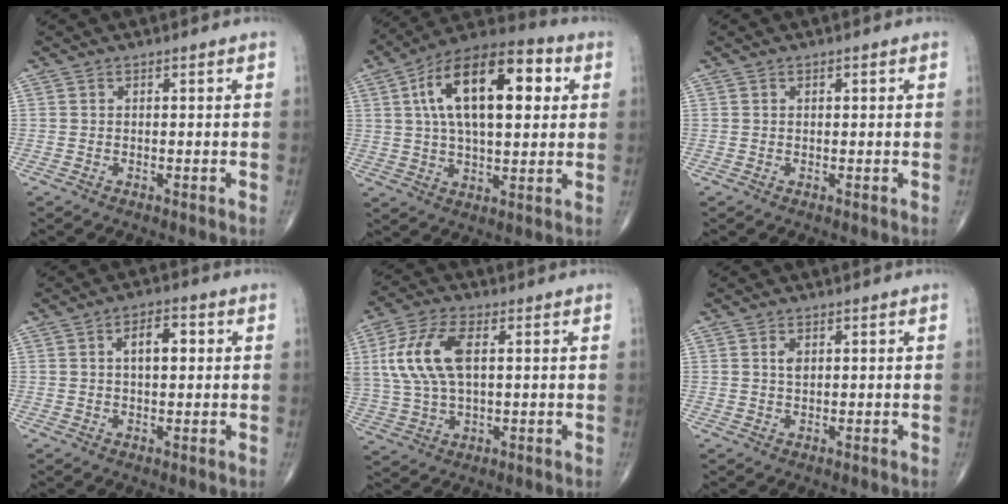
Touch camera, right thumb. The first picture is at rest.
{"total": 21.1, "force": [5.3, 10.0, 17.9], "torque": [-0.274, 0.017, 0.075]}
{"total": 0.5, "force": [0.2, 0.3, 0.4], "torque": [-0.007, -0.001, 0.004]}
{"total": 5.4, "force": [1.1, 2.7, 4.5], "torque": [-0.059, 0.008, 0.012]}
{"total": 13.7, "force": [2.9, 7.1, 11.4], "torque": [-0.248, 0.008, 0.059]}
{"total": 2.0, "force": [0.6, 1.1, 1.5], "torque": [-0.025, -0.002, 0.012]}